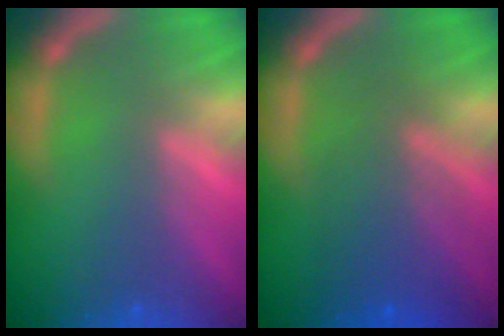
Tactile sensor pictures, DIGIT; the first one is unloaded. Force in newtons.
{"total": 6.0}